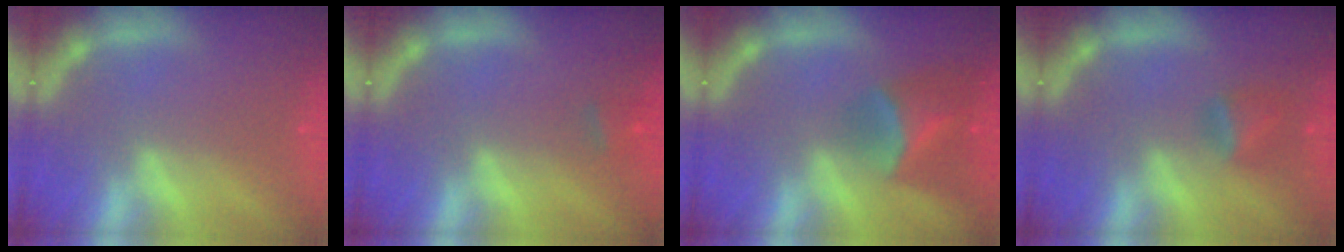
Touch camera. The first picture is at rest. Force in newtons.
{"total": 1.4}
{"total": 5.5}
{"total": 2.4}